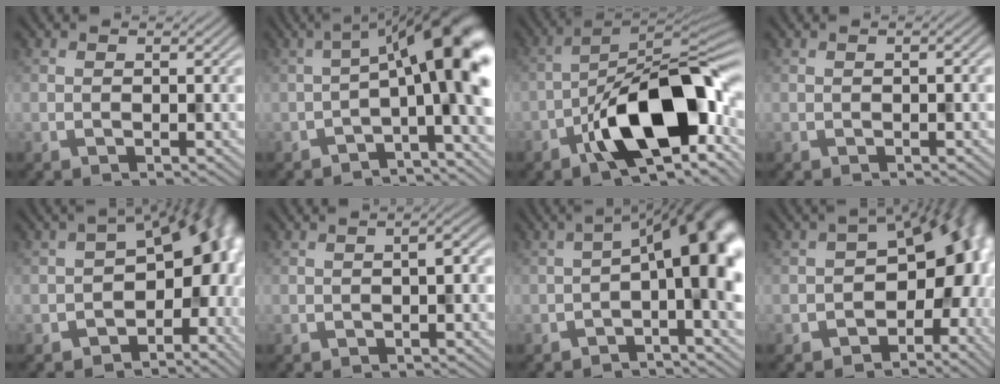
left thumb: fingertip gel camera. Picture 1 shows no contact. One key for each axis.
{"total": 10.6, "fx": -1.5, "fy": 2.2, "fz": 10.3, "tx": -0.142, "ty": 0.022, "tz": -0.035}
{"total": 14.0, "fx": -4.7, "fy": 6.2, "fz": 11.7, "tx": -0.164, "ty": 0.008, "tz": -0.092}
{"total": 0.6, "fx": -0.2, "fy": 0.1, "fz": 0.5, "tx": -0.007, "ty": 0.002, "tz": -0.003}
{"total": 12.9, "fx": -3.0, "fy": 7.8, "fz": 9.8, "tx": -0.104, "ty": -0.013, "tz": -0.042}
{"total": 1.9, "fx": -0.4, "fy": 0.4, "fz": 1.8, "tx": -0.029, "ty": 0.006, "tz": -0.008}
{"total": 9.1, "fx": -1.2, "fy": 2.5, "fz": 8.7, "tx": -0.122, "ty": 0.014, "tz": -0.029}
{"total": 11.6, "fx": -2.5, "fy": 7.4, "fz": 8.6, "tx": -0.086, "ty": -0.006, "tz": -0.044}